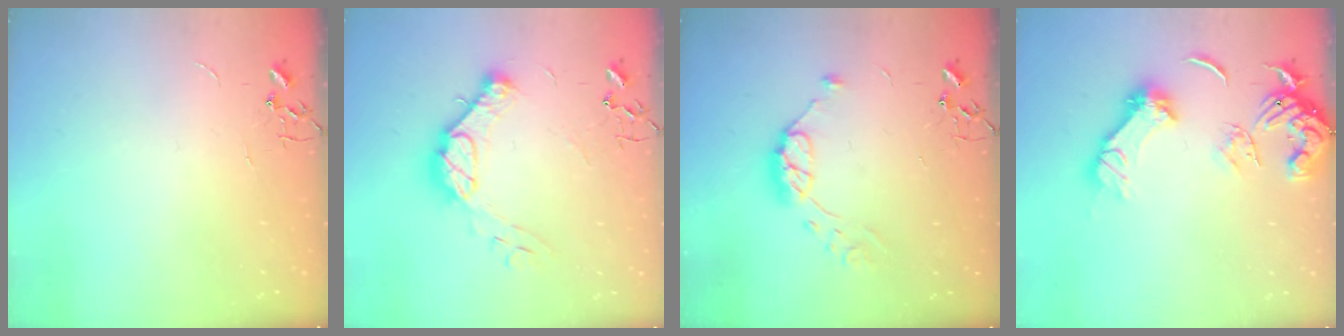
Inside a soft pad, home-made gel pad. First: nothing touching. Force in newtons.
{"total": 14.4, "press": 14.4, "slide": 1.1}
{"total": 9.7, "press": 9.7, "slide": 0.5}
{"total": 15.1, "press": 15.0, "slide": 1.6}